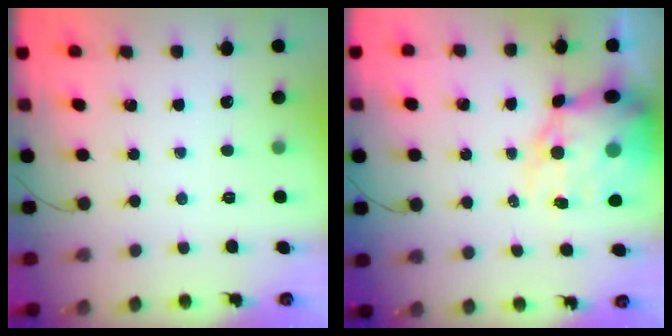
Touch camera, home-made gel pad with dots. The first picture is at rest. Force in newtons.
{"total": 15.4, "press": 14.9, "slide": 3.9}